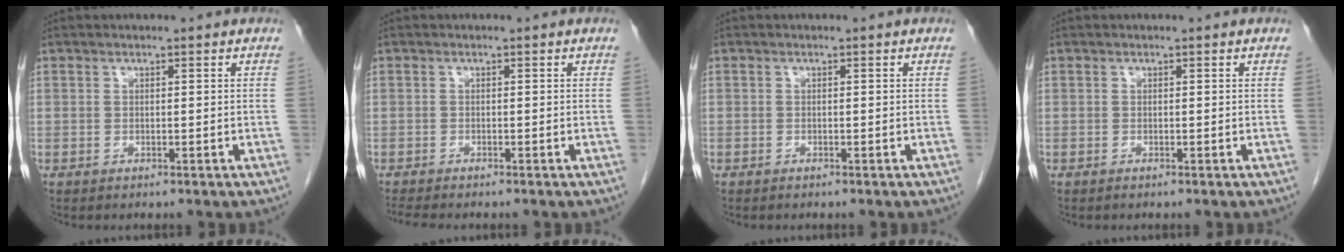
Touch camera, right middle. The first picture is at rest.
{"total": 2.3, "force": [-2.1, 0.0, 0.9], "torque": [-0.018, -0.007, -0.036]}
{"total": 0.0}
{"total": 0.0}